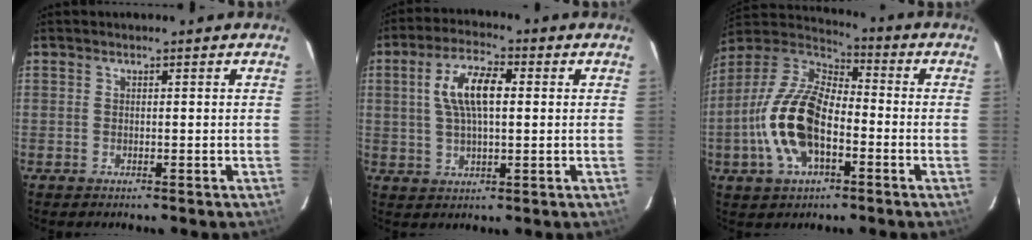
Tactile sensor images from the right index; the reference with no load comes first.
{"total": 9.0, "force": [1.6, 3.5, 8.1], "torque": [-0.155, 0.016, 0.030]}
{"total": 16.8, "force": [-4.8, 8.4, 13.8], "torque": [-0.292, 0.000, -0.094]}